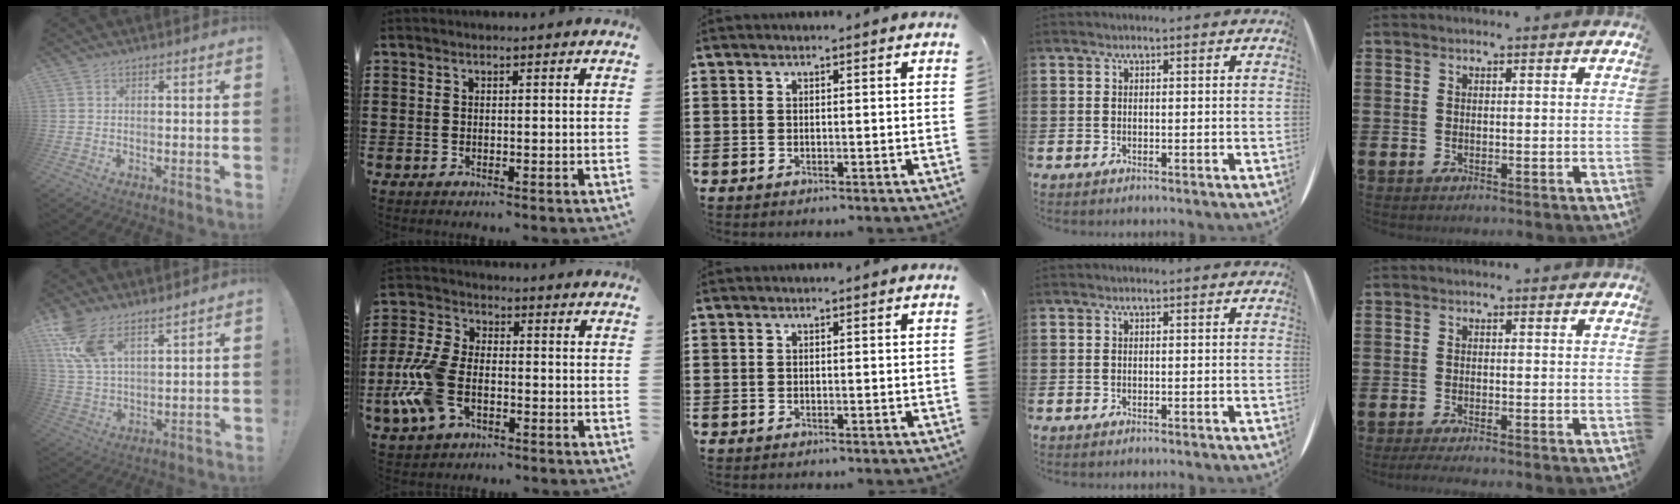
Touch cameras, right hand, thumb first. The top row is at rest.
{"thumb": {"total": 11.4, "force": [8.3, 4.6, 6.2], "torque": [-0.133, -0.035, 0.163]}, "index": {"total": 9.2, "force": [-3.0, 5.3, 6.9], "torque": [-0.179, -0.002, -0.060]}, "little": {"total": 1.1, "force": [-0.8, 0.1, 0.8], "torque": [-0.013, -0.003, -0.015]}}